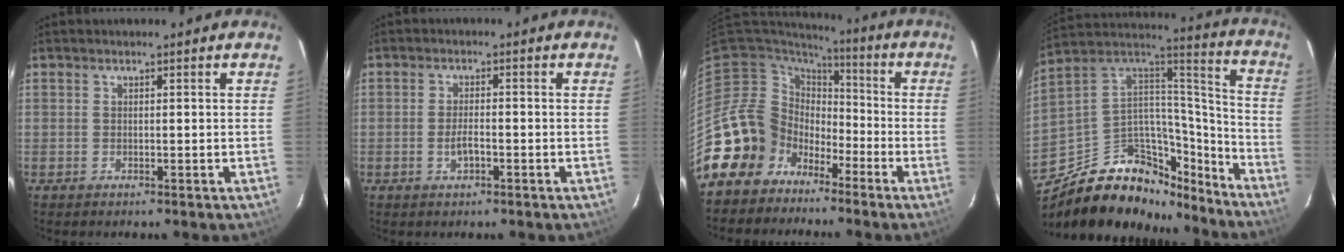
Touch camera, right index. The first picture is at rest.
{"total": 2.7, "force": [-1.1, 0.9, 2.3], "torque": [-0.048, -0.002, -0.020]}
{"total": 13.3, "force": [-8.0, 10.4, 2.2], "torque": [-0.064, 0.023, -0.144]}
{"total": 26.1, "force": [-17.8, 15.2, 11.4], "torque": [-0.224, 0.070, -0.262]}